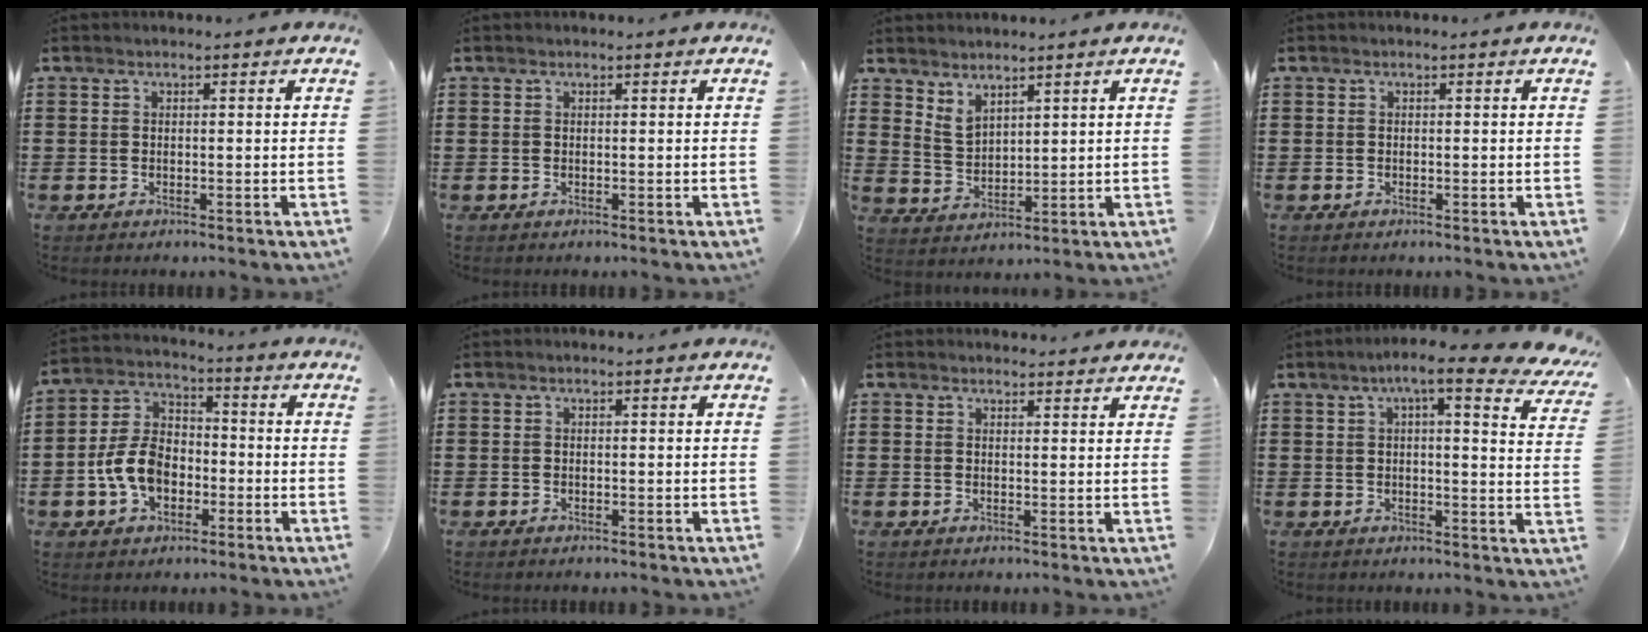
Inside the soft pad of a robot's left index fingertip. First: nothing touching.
{"total": 0.0}
{"total": 3.4, "force": [3.1, 1.2, 0.6], "torque": [-0.022, -0.006, 0.059]}
{"total": 0.0}
{"total": 8.8, "force": [-2.5, 6.1, 5.8], "torque": [-0.144, 0.011, -0.053]}
{"total": 0.0}
{"total": 1.5, "force": [1.5, 0.3, 0.1], "torque": [-0.005, 0.003, 0.030]}
{"total": 7.8, "force": [5.7, 0.4, 5.3], "torque": [-0.095, -0.019, 0.092]}